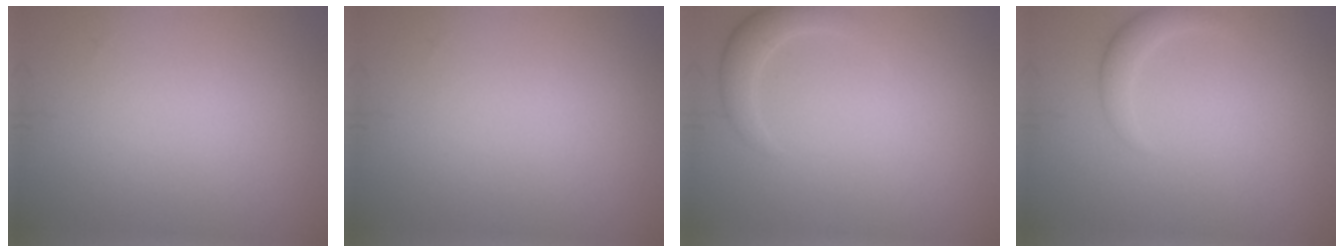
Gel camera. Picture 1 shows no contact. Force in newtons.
{"total": 0.0}
{"total": 2.1, "press": 2.1, "slide": 0.2}
{"total": 1.5, "press": 1.5, "slide": 0.2}